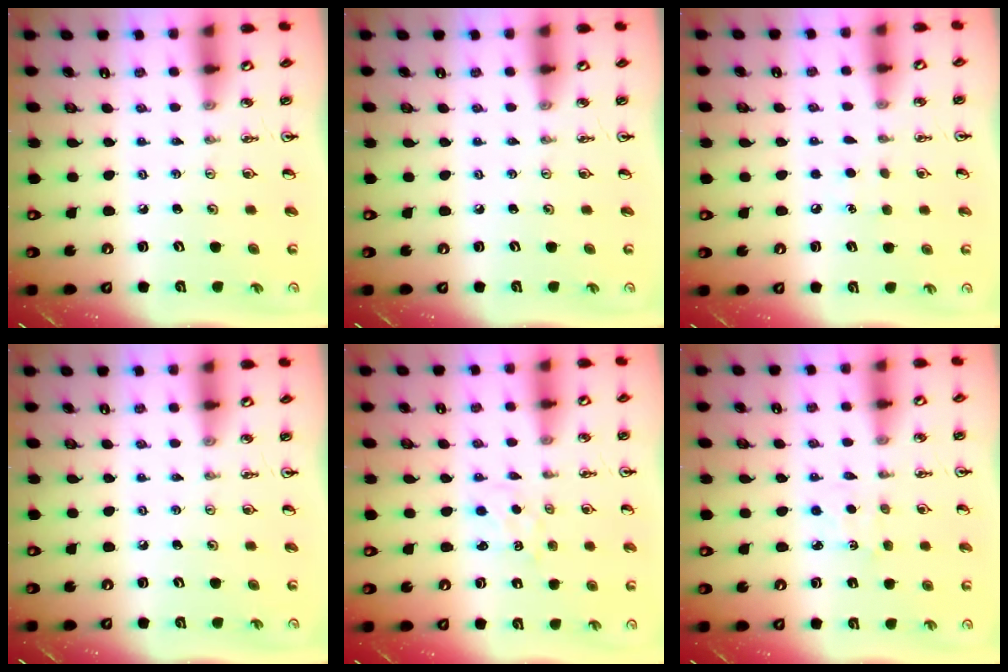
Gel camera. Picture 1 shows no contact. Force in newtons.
{"total": 0.0}
{"total": 5.2, "press": 5.1, "slide": 0.6}
{"total": 0.0}
{"total": 2.3, "press": 2.3, "slide": 0.4}
{"total": 3.5, "press": 3.5, "slide": 0.4}